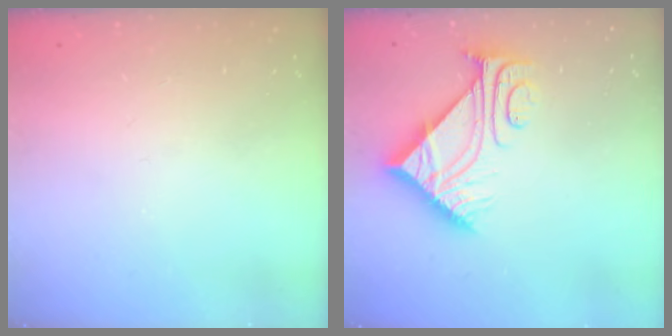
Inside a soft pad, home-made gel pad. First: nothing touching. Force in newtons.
{"total": 9.0, "press": 8.9, "slide": 1.0}